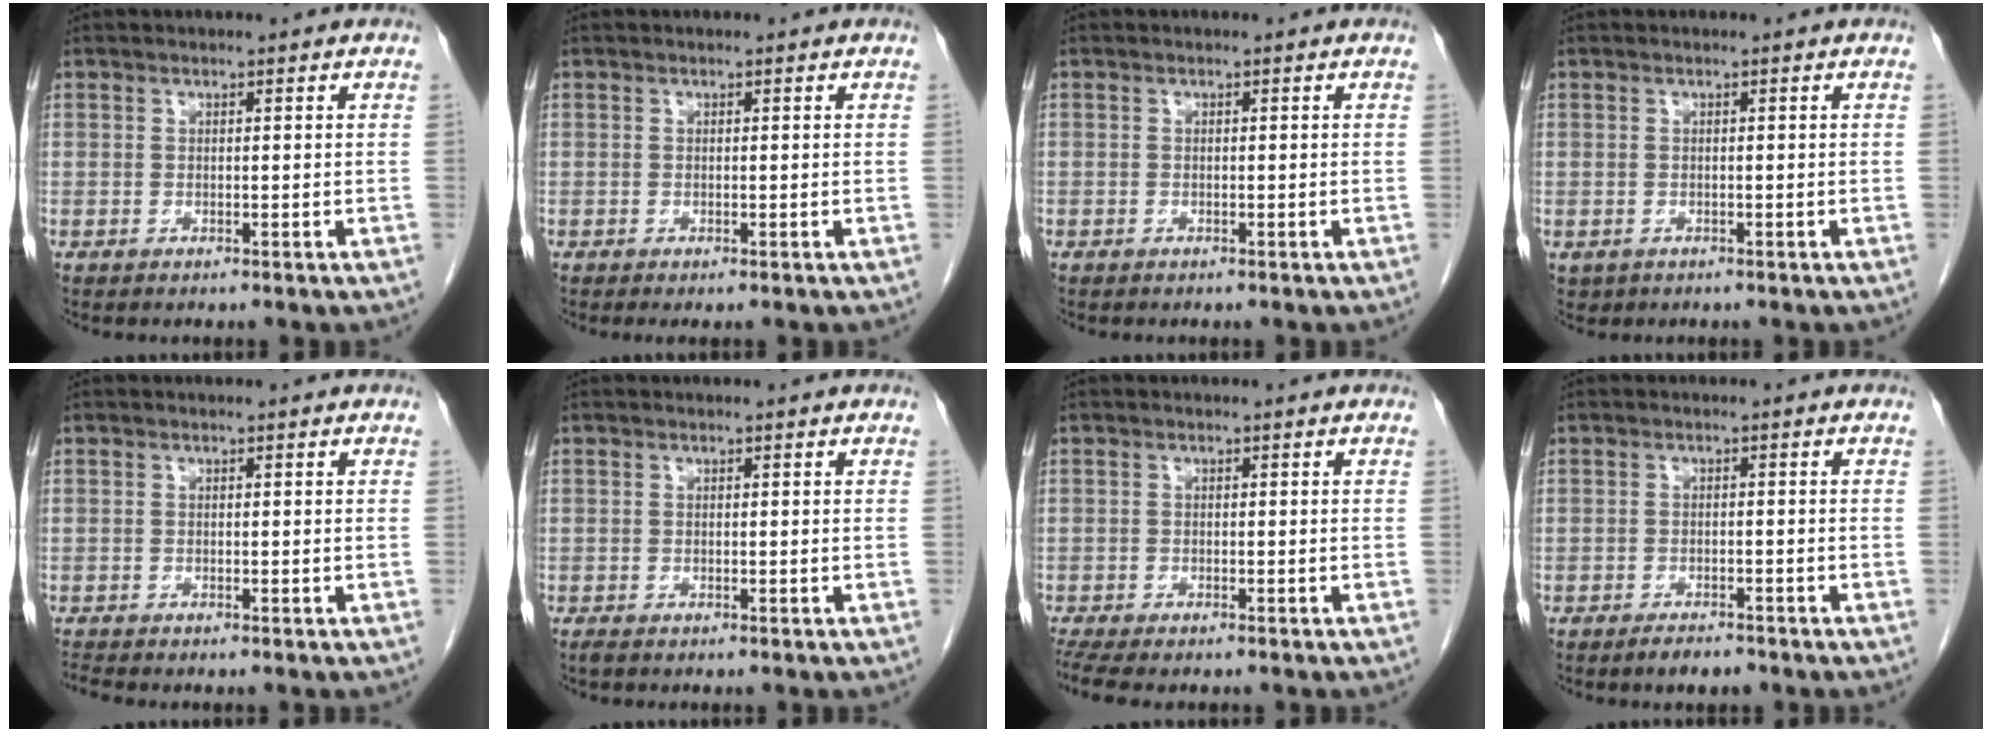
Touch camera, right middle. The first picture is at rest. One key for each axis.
{"total": 0.5, "fx": -0.4, "fy": 0.1, "fz": 0.4, "tx": -0.006, "ty": -0.003, "tz": -0.004}
{"total": 0.0}
{"total": 1.5, "fx": -1.1, "fy": 1.1, "fz": -0.1, "tx": -0.006, "ty": 0.003, "tz": -0.017}
{"total": 0.9, "fx": -0.9, "fy": -0.4, "fz": 0.0, "tx": -0.007, "ty": -0.004, "tz": -0.017}
{"total": 0.5, "fx": -0.4, "fy": 0.1, "fz": 0.3, "tx": -0.011, "ty": -0.003, "tz": -0.008}
{"total": 6.3, "fx": -5.1, "fy": 1.6, "fz": 3.2, "tx": -0.055, "ty": -0.008, "tz": -0.082}
{"total": 2.6, "fx": -2.1, "fy": 0.8, "fz": 1.3, "tx": -0.025, "ty": -0.002, "tz": -0.030}